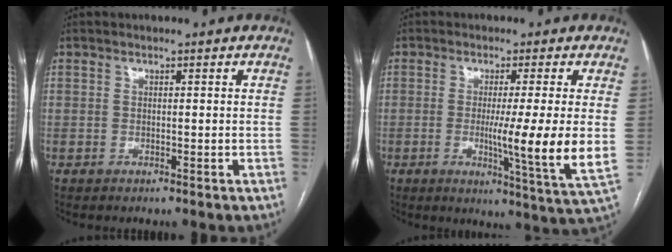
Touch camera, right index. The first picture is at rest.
{"total": 10.7, "force": [-0.5, -1.7, 10.5], "torque": [-0.165, -0.038, -0.011]}